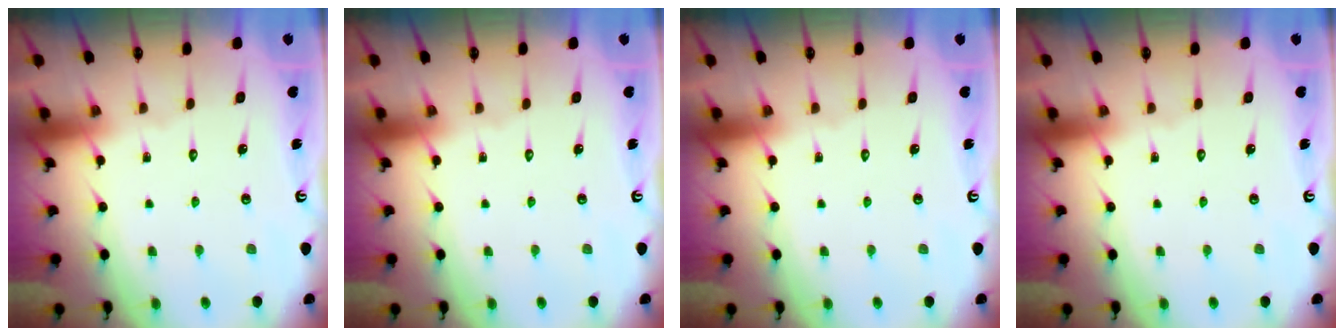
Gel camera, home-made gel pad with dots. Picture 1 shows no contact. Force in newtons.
{"total": 0.0}
{"total": 0.0}
{"total": 0.0}